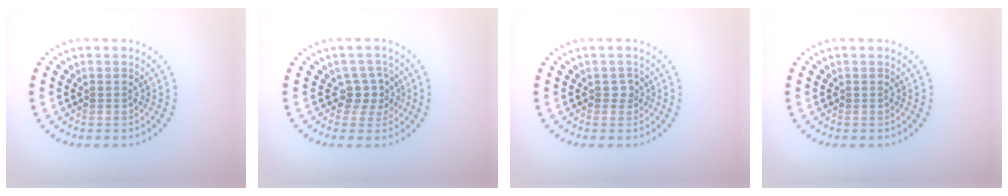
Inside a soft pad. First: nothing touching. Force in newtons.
{"total": 2.2, "press": 1.7, "slide": 1.5}
{"total": 0.9, "press": 0.7, "slide": 0.7}
{"total": 0.0}